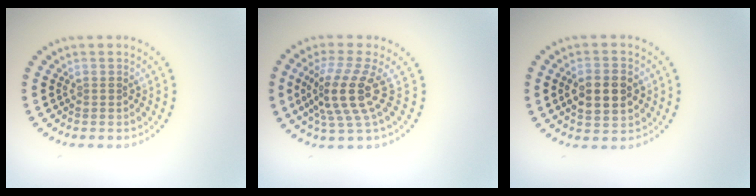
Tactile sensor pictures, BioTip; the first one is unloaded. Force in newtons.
{"total": 4.6, "press": 3.5, "slide": 3.1}
{"total": 4.6, "press": 4.6, "slide": 0.3}